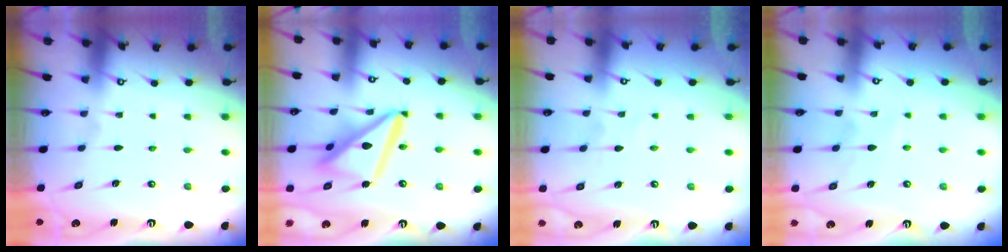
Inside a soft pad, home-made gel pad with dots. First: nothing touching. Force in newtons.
{"total": 15.4, "press": 15.3, "slide": 1.5}
{"total": 2.7, "press": 2.7, "slide": 0.2}
{"total": 3.9, "press": 3.8, "slide": 0.4}